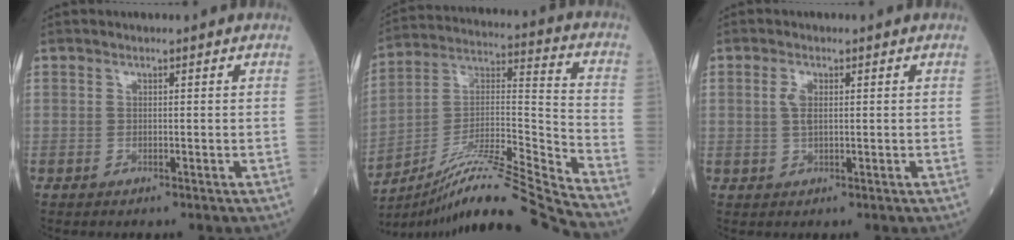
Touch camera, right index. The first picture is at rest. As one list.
[{"total": 19.2, "force": [-17.0, -2.5, 8.6], "torque": [-0.159, 0.020, -0.298]}, {"total": 2.1, "force": [0.4, 0.8, 2.0], "torque": [-0.044, 0.003, 0.009]}]